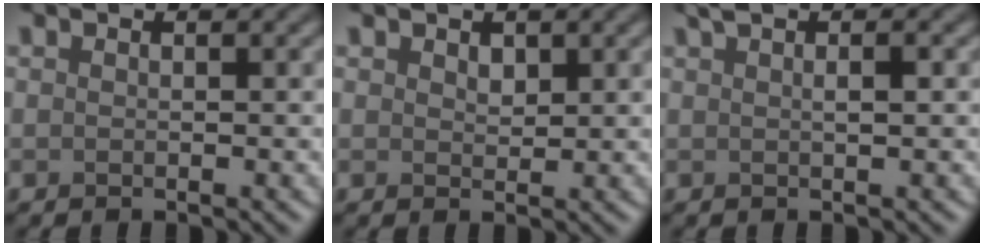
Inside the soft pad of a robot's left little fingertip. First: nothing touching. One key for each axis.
{"total": 0.9, "fx": 0.6, "fy": 0.6, "fz": 0.2, "tx": -0.005, "ty": -0.003, "tz": 0.013}
{"total": 2.0, "fx": 0.8, "fy": 0.5, "fz": 1.7, "tx": -0.026, "ty": 0.003, "tz": 0.012}